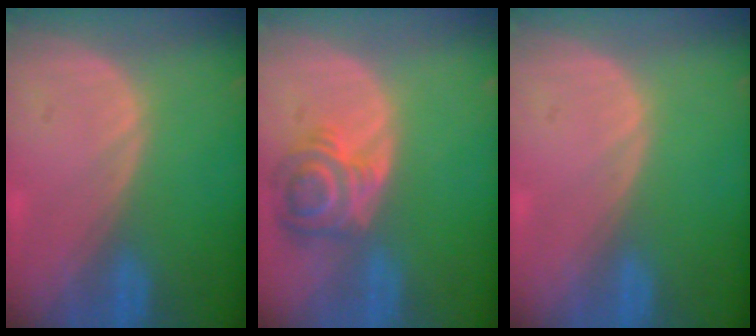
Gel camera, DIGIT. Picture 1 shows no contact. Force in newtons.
{"total": 5.8, "press": 5.8, "slide": 0.3}
{"total": 0.0}